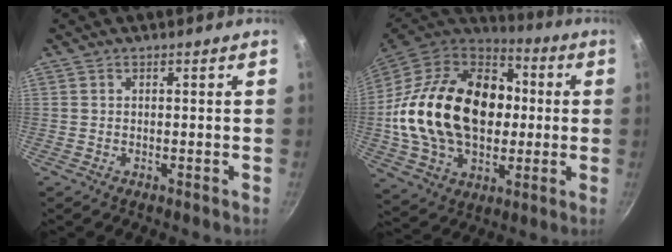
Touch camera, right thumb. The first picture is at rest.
{"total": 29.8, "force": [1.0, 20.7, 21.4], "torque": [-0.357, 0.033, 0.022]}